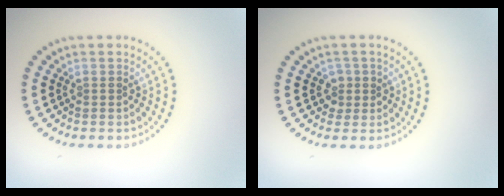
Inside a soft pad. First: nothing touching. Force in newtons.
{"total": 1.3, "press": 1.1, "slide": 0.6}